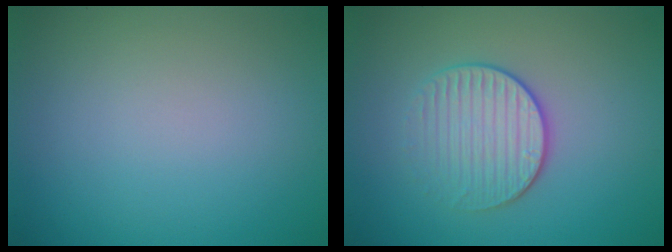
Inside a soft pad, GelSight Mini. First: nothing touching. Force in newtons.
{"total": 3.3, "press": 2.9, "slide": 1.5}